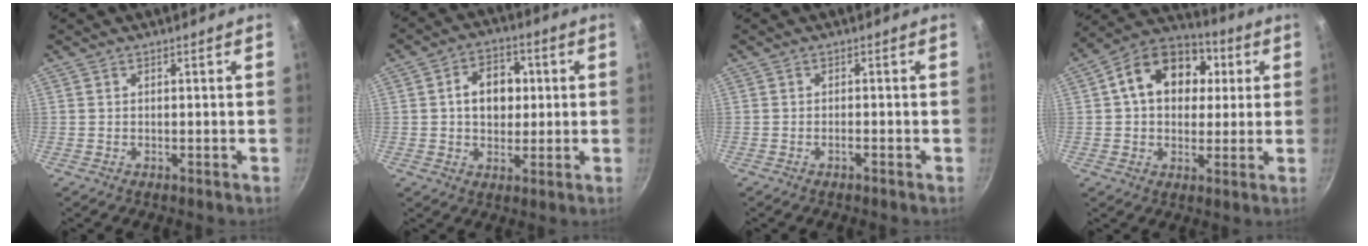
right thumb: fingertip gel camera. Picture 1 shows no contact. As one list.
[{"total": 9.5, "force": [1.2, 7.1, 6.2], "torque": [-0.059, 0.011, 0.013]}, {"total": 0.9, "force": [-0.7, 0.2, 0.6], "torque": [-0.014, 0.008, -0.014]}, {"total": 16.6, "force": [3.6, 12.2, 10.6], "torque": [-0.146, 0.024, 0.041]}]